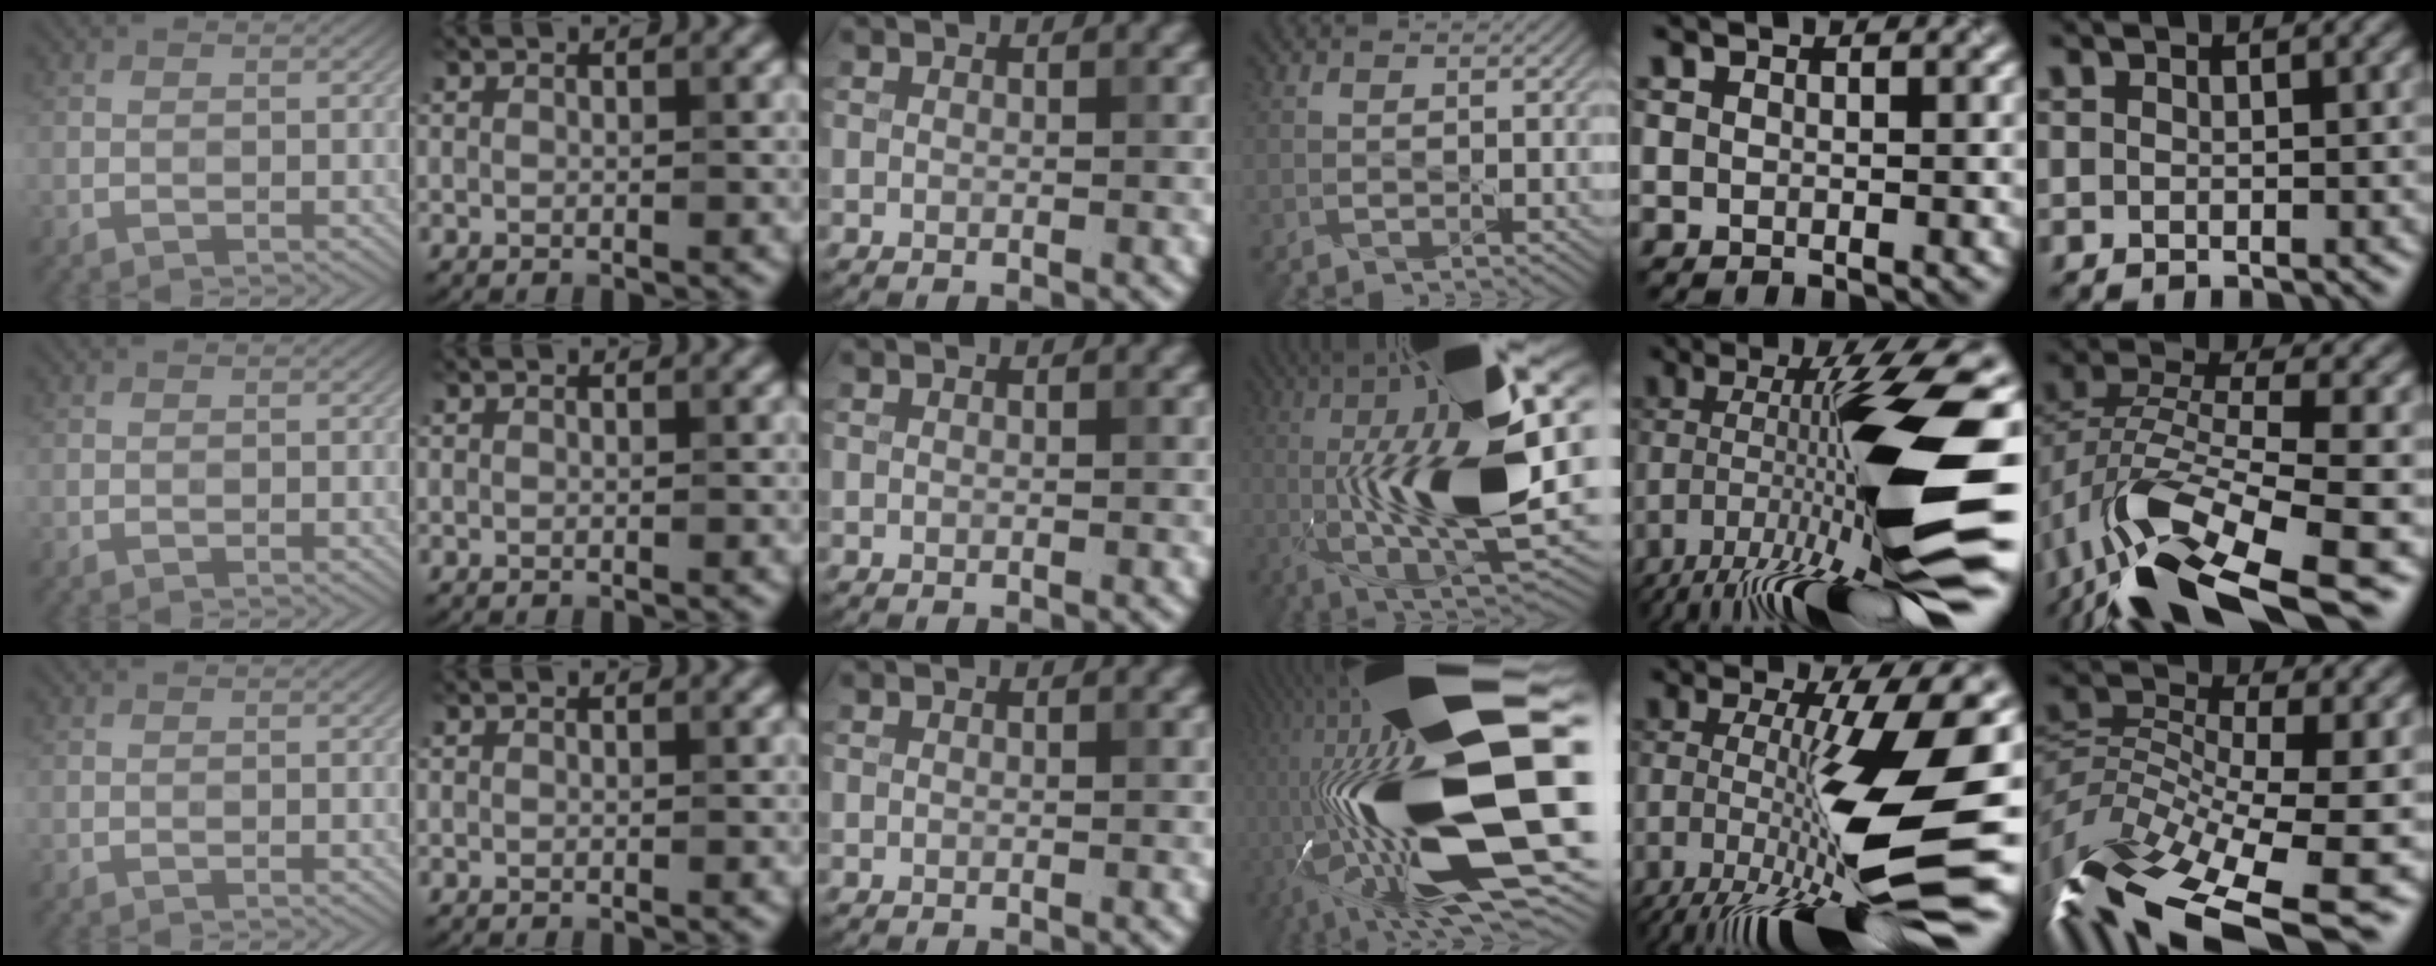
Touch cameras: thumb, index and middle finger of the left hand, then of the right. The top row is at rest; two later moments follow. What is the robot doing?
{"motion": "shake", "object": "medicine bottle"}